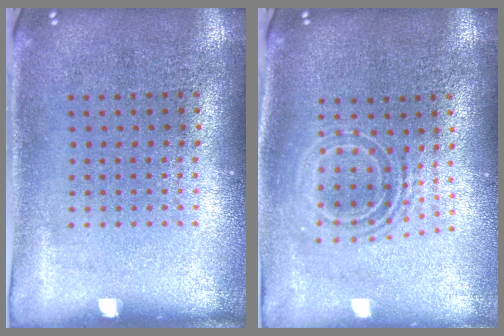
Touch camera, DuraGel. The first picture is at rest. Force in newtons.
{"total": 1.7, "press": 1.4, "slide": 1.1}